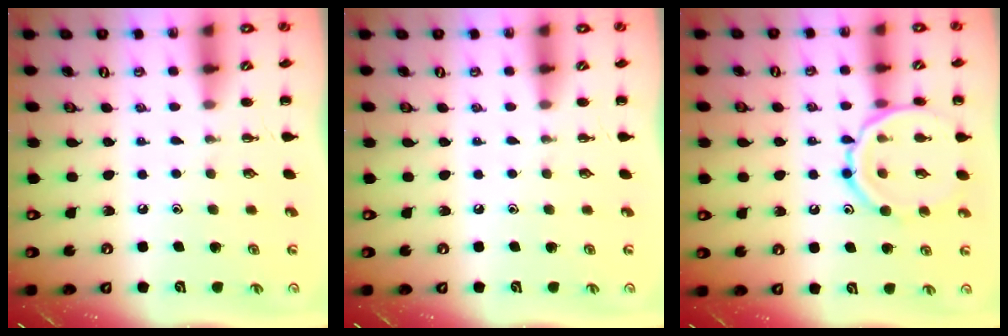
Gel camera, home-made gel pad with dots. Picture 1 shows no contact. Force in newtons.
{"total": 0.0}
{"total": 12.7, "press": 12.6, "slide": 0.8}